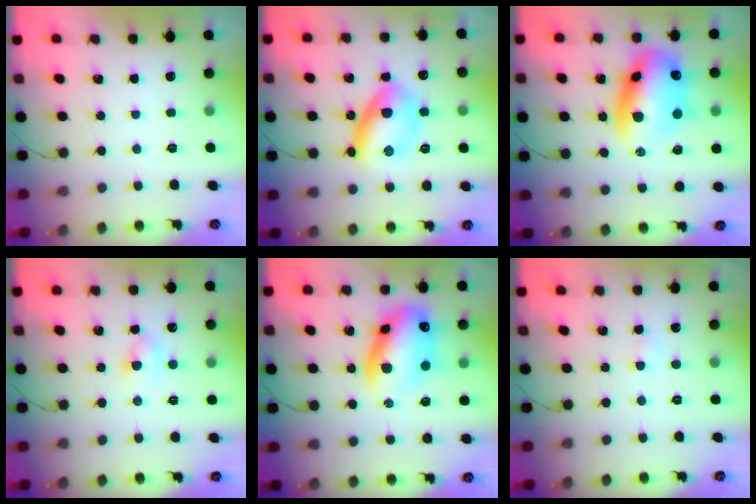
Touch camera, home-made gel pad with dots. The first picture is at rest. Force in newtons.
{"total": 11.3, "press": 11.3, "slide": 0.4}
{"total": 15.7, "press": 15.2, "slide": 4.1}
{"total": 4.0, "press": 3.7, "slide": 1.5}
{"total": 15.9, "press": 15.4, "slide": 3.6}
{"total": 1.3, "press": 1.1, "slide": 0.7}